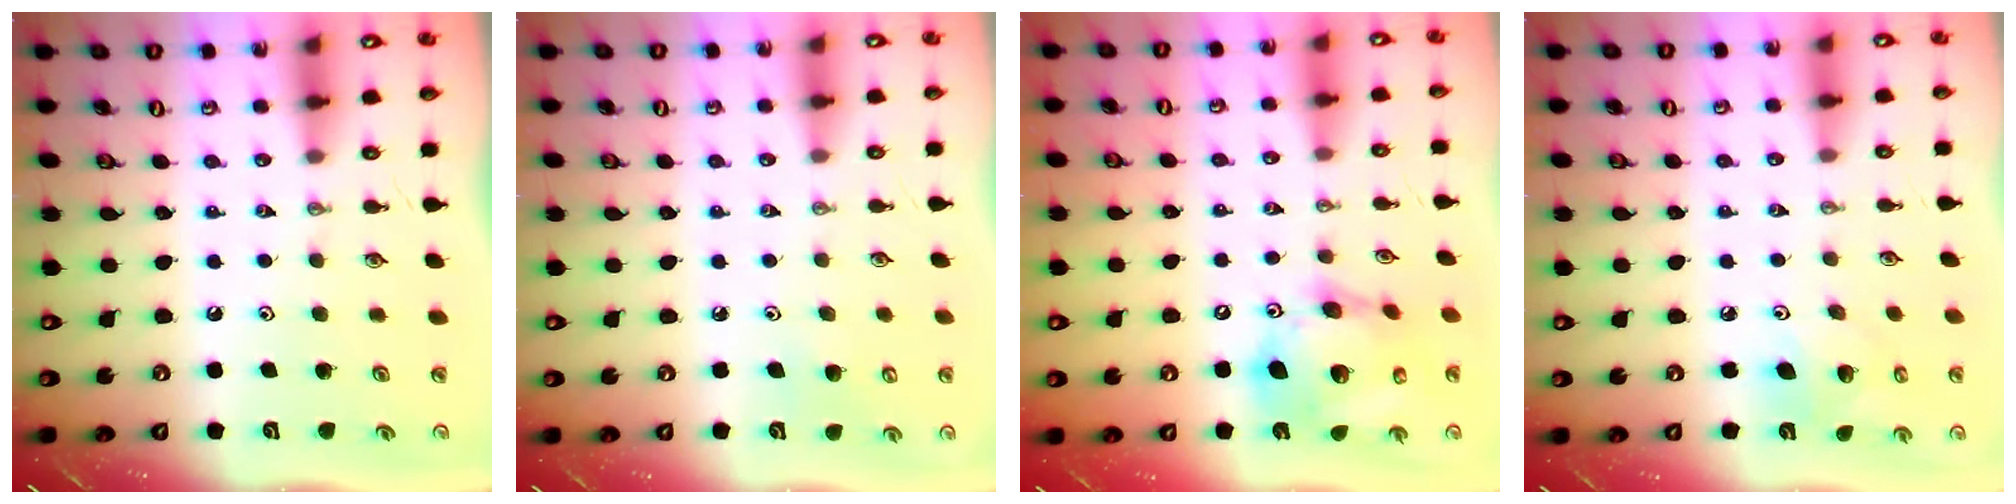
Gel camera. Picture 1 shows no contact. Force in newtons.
{"total": 5.3, "press": 5.1, "slide": 1.6}
{"total": 17.9, "press": 17.6, "slide": 3.2}
{"total": 8.0, "press": 7.8, "slide": 1.7}